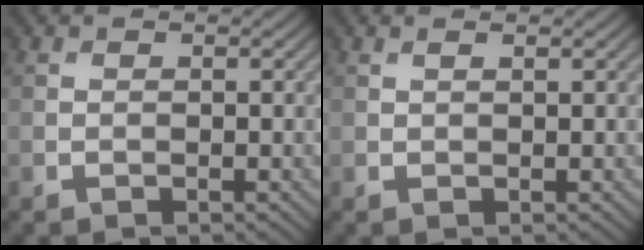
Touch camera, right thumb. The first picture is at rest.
{"total": 0.9, "force": [0.6, 0.1, 0.6], "torque": [-0.014, 0.002, 0.010]}